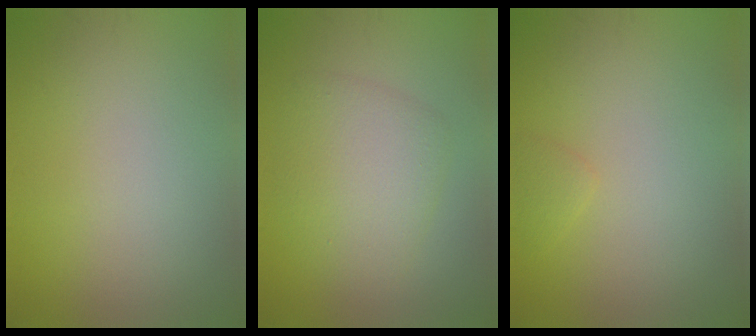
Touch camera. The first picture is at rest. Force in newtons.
{"total": 4.4, "press": 4.4, "slide": 0.2}
{"total": 0.9, "press": 0.9, "slide": 0.1}